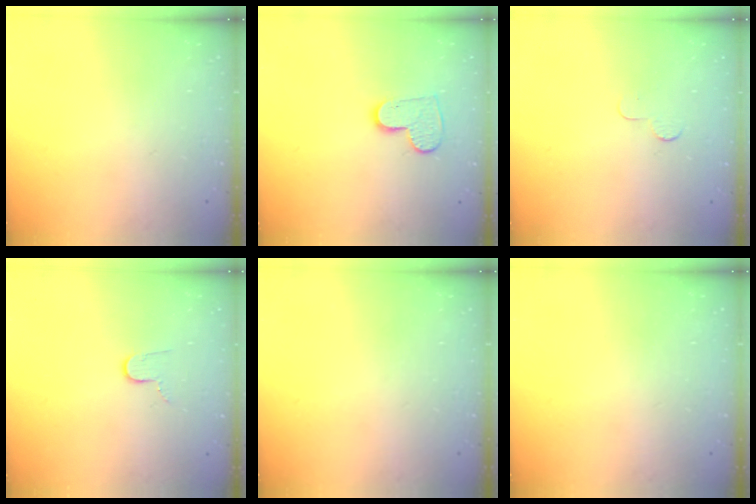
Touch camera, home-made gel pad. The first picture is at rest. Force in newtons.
{"total": 9.0, "press": 9.0, "slide": 0.7}
{"total": 2.5, "press": 2.5, "slide": 0.2}
{"total": 4.8, "press": 4.8, "slide": 0.5}
{"total": 0.0}
{"total": 0.0}